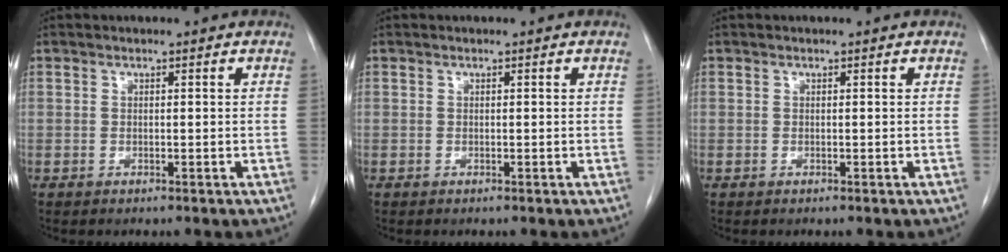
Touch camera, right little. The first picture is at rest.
{"total": 0.0}
{"total": 0.0}